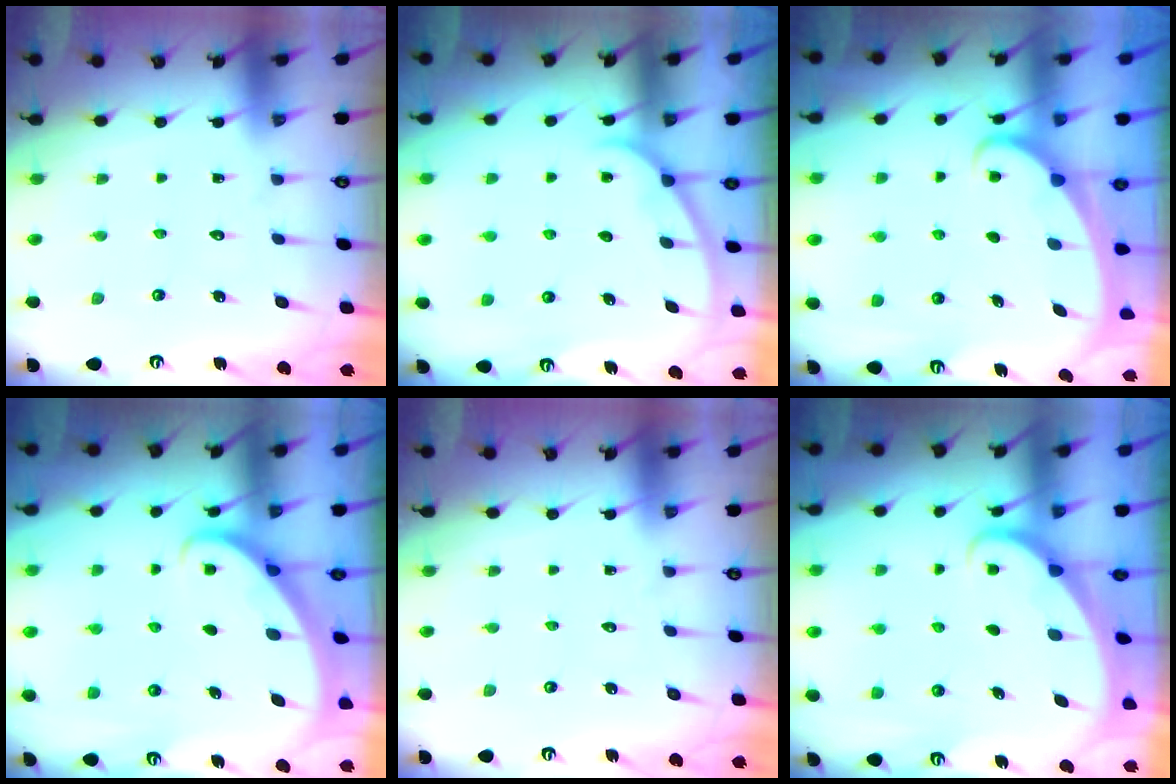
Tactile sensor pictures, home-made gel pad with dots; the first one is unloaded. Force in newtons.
{"total": 1.9, "press": 1.9, "slide": 0.2}
{"total": 2.1, "press": 2.0, "slide": 0.3}
{"total": 2.7, "press": 2.7, "slide": 0.2}
{"total": 0.0}
{"total": 1.7, "press": 1.7, "slide": 0.1}